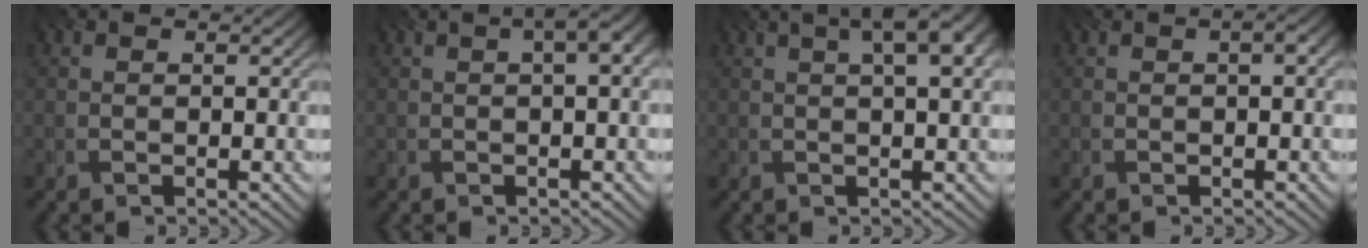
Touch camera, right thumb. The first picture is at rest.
{"total": 3.2, "force": [0.7, 0.4, 3.1], "torque": [-0.045, 0.008, 0.011]}
{"total": 6.6, "force": [2.5, 1.4, 5.9], "torque": [-0.086, 0.020, 0.042]}
{"total": 1.4, "force": [0.2, 0.0, 1.4], "torque": [-0.017, 0.004, 0.003]}